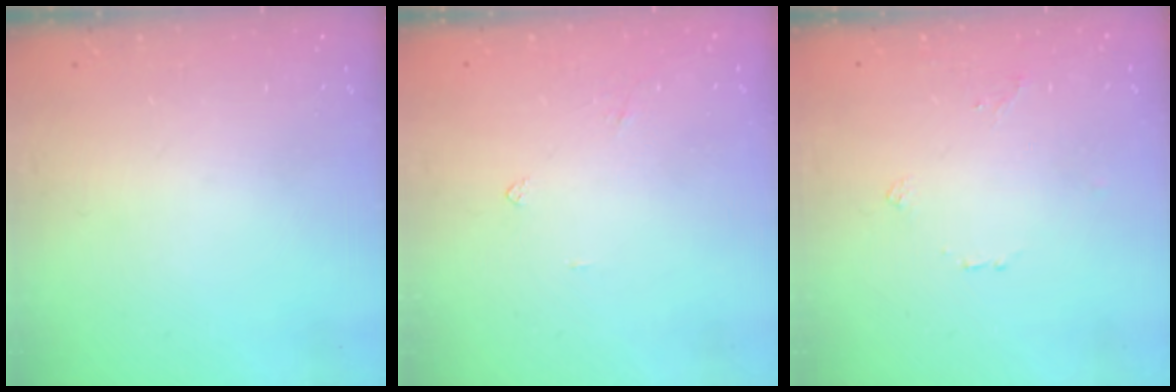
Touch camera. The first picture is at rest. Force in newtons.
{"total": 1.9, "press": 1.8, "slide": 0.4}
{"total": 1.5, "press": 1.4, "slide": 0.2}